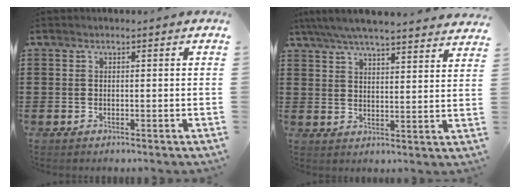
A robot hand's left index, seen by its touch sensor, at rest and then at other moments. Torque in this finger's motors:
{"motor_torque": [1.07, -1.07, 0.48, 0.12]}